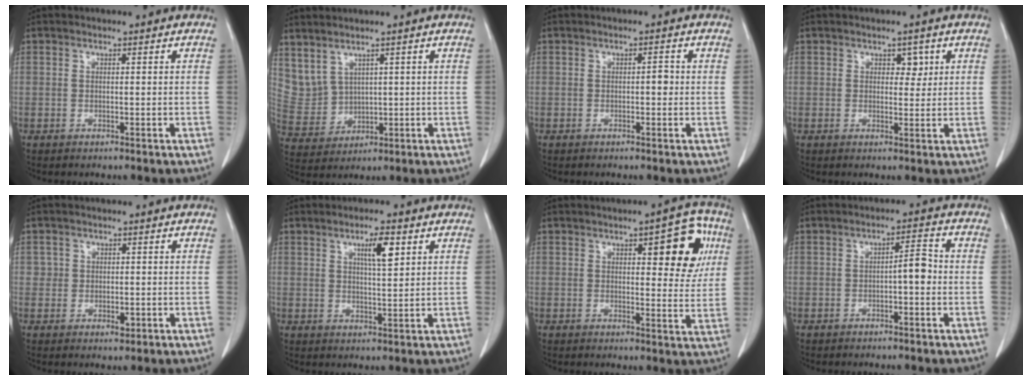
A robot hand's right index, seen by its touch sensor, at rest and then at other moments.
{"total": 6.0, "force": [3.9, 4.0, 2.3], "torque": [-0.056, 0.010, 0.101]}
{"total": 1.4, "force": [-0.1, 0.6, 1.2], "torque": [-0.015, 0.003, -0.002]}
{"total": 2.2, "force": [1.0, 1.4, 1.4], "torque": [-0.010, 0.000, 0.012]}
{"total": 2.2, "force": [-0.1, 2.0, 0.9], "torque": [-0.006, 0.001, 0.000]}
{"total": 4.9, "force": [2.3, 0.8, 4.3], "torque": [-0.072, 0.000, 0.039]}
{"total": 9.4, "force": [3.5, 3.1, 8.2], "torque": [-0.088, 0.012, 0.040]}
{"total": 3.3, "force": [-0.6, 0.8, 3.2], "torque": [-0.044, 0.012, -0.009]}